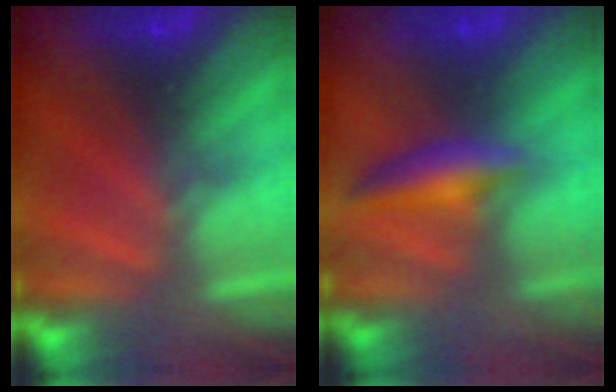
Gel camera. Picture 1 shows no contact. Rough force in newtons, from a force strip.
{"total": 2.4}